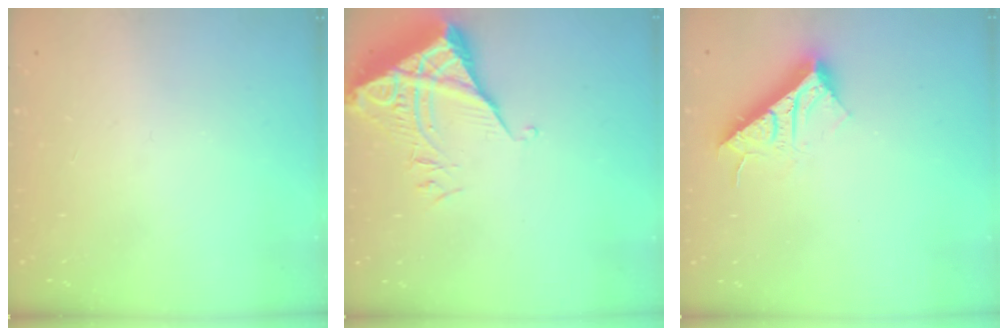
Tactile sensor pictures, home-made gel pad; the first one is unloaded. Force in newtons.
{"total": 6.1, "press": 6.0, "slide": 0.7}
{"total": 14.2, "press": 14.1, "slide": 0.5}